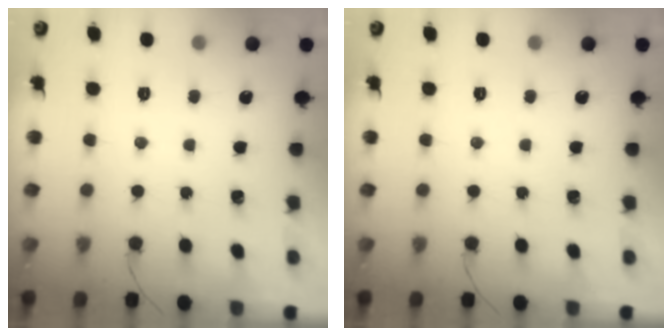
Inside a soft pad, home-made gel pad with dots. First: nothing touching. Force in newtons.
{"total": 0.0}